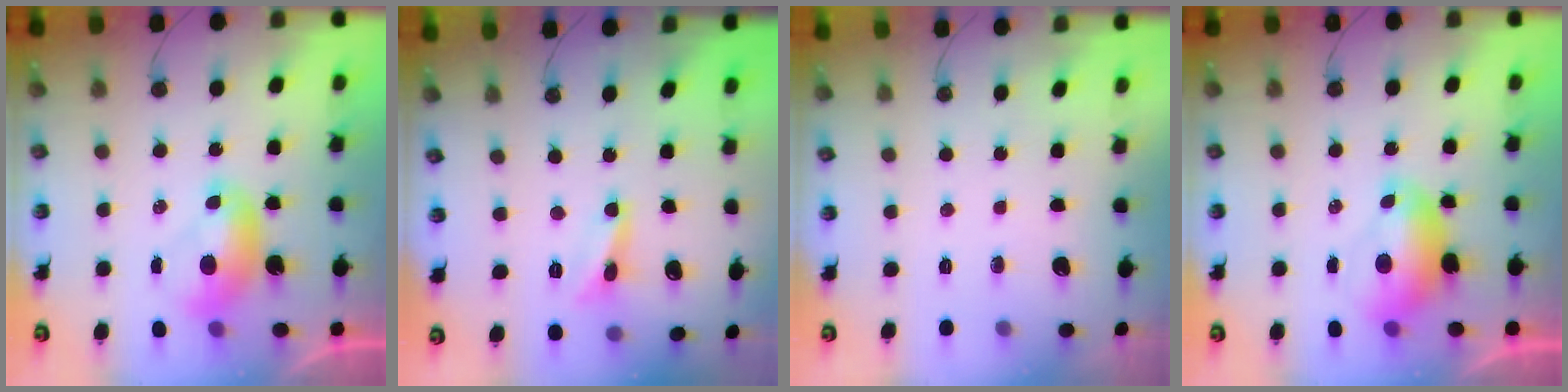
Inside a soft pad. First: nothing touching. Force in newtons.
{"total": 1.1, "press": 1.0, "slide": 0.4}
{"total": 0.0}
{"total": 0.6, "press": 0.6, "slide": 0.2}